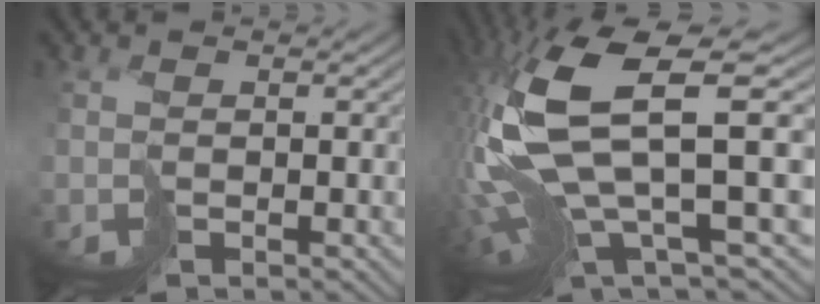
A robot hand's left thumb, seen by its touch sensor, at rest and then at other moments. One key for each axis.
{"total": 14.8, "fx": 1.3, "fy": 4.5, "fz": 14.0, "tx": -0.323, "ty": -0.020, "tz": 0.051}